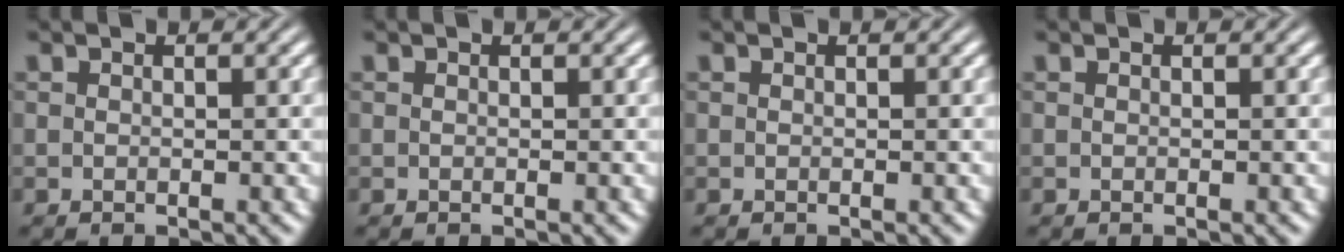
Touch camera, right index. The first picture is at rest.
{"total": 0.0}
{"total": 0.0}
{"total": 0.0}